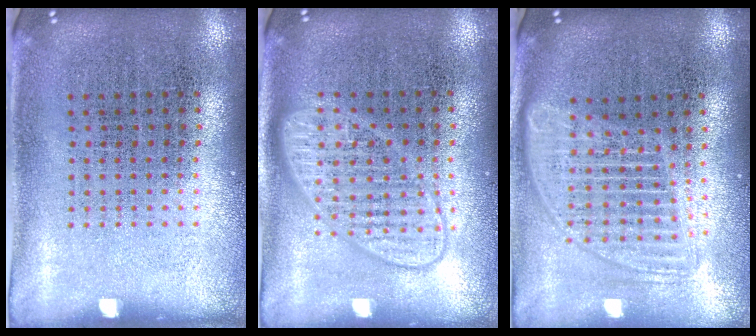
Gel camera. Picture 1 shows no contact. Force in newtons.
{"total": 2.0, "press": 1.9, "slide": 0.3}
{"total": 1.8, "press": 1.5, "slide": 0.9}